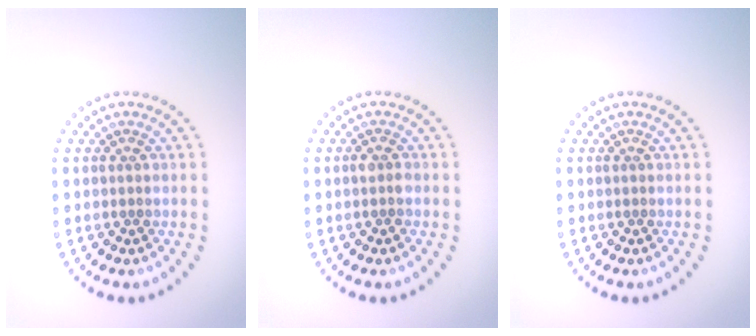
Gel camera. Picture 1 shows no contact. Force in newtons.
{"total": 1.2, "press": 1.1, "slide": 0.5}
{"total": 0.0}